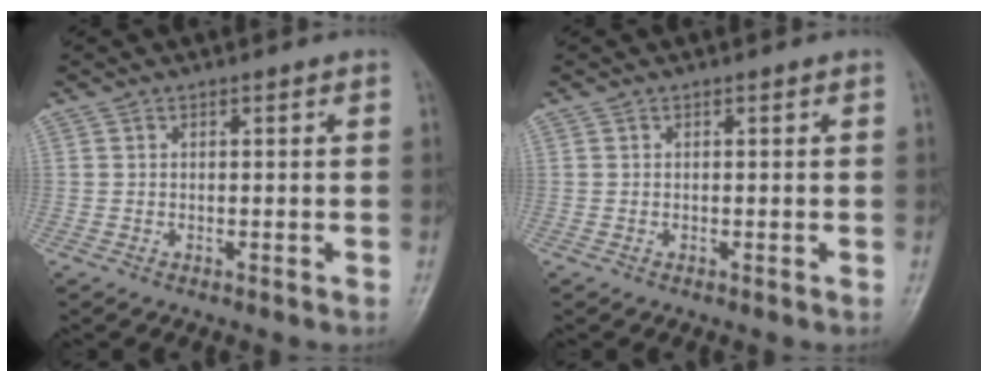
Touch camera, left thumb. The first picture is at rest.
{"total": 0.0}